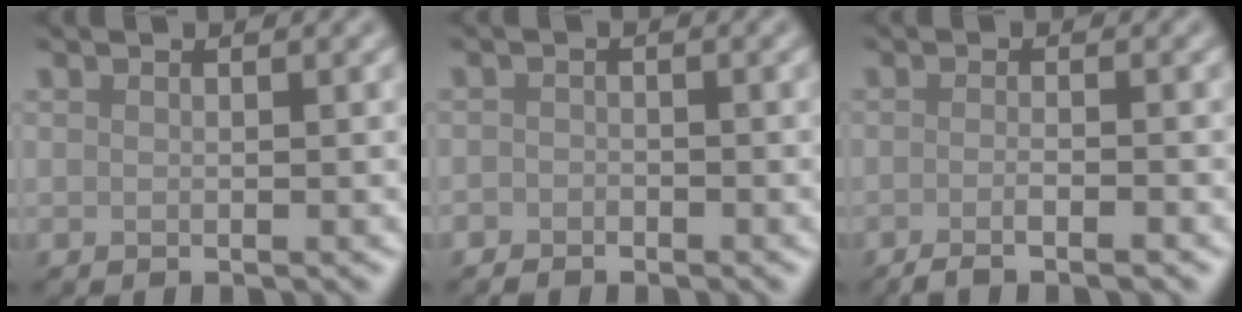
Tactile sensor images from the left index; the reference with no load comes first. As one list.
[{"total": 1.1, "force": [-0.8, 0.7, 0.2], "torque": [0.001, 0.000, -0.014]}, {"total": 2.8, "force": [-1.6, 0.7, 2.2], "torque": [-0.025, -0.003, -0.034]}]